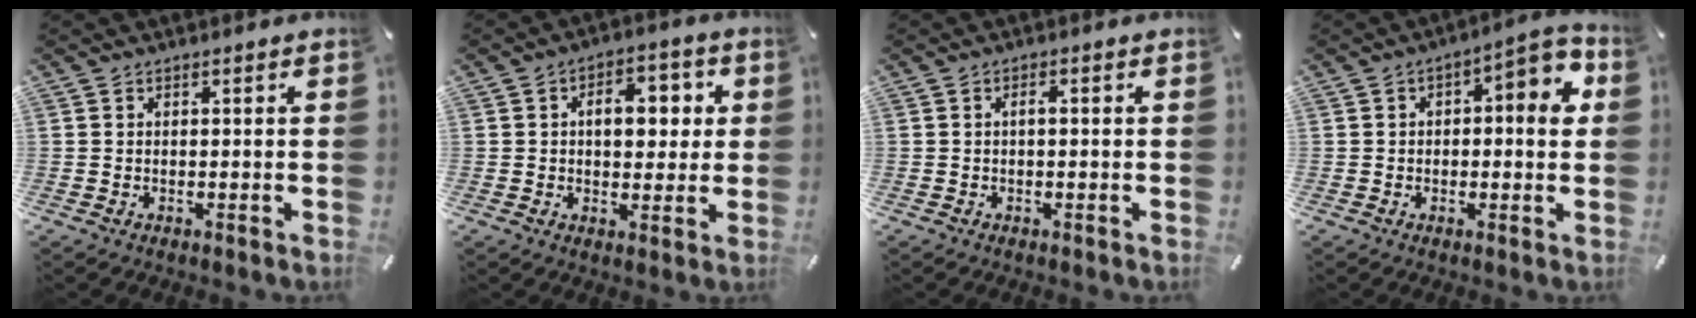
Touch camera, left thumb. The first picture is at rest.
{"total": 9.5, "force": [1.6, 6.2, 7.0], "torque": [-0.085, -0.001, 0.018]}
{"total": 1.6, "force": [-0.1, 0.5, 1.5], "torque": [-0.029, 0.004, -0.003]}
{"total": 6.7, "force": [0.8, 3.5, 5.7], "torque": [-0.064, -0.002, 0.006]}